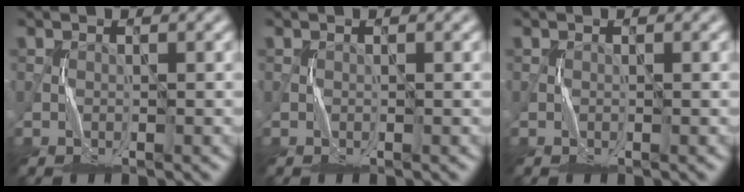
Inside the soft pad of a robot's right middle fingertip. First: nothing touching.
{"total": 0.0}
{"total": 0.0}